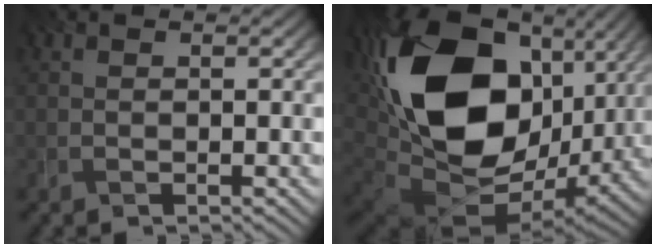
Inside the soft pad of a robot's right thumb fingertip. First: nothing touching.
{"total": 22.1, "force": [4.3, 14.8, 15.8], "torque": [-0.369, -0.018, 0.088]}